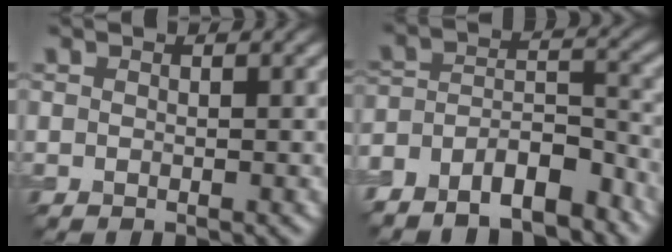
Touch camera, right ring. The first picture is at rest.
{"total": 7.8, "force": [-6.0, 2.8, 4.0], "torque": [-0.066, -0.003, -0.106]}